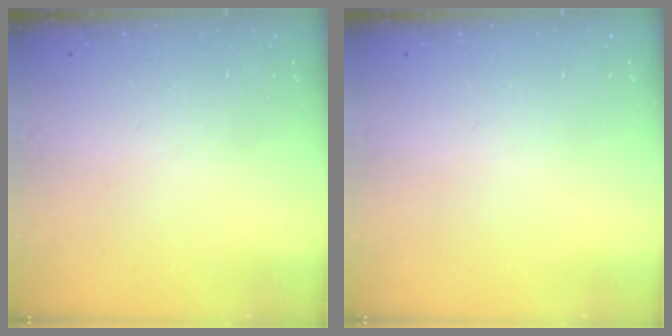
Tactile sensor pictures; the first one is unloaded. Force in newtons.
{"total": 0.0}